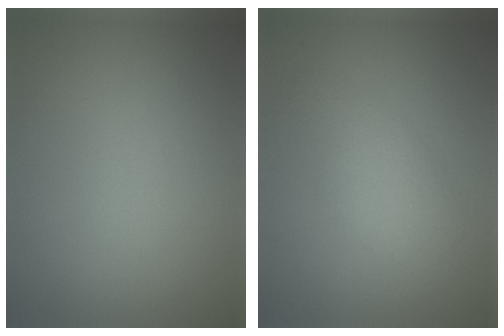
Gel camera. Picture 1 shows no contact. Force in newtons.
{"total": 2.7, "press": 2.7, "slide": 0.1}